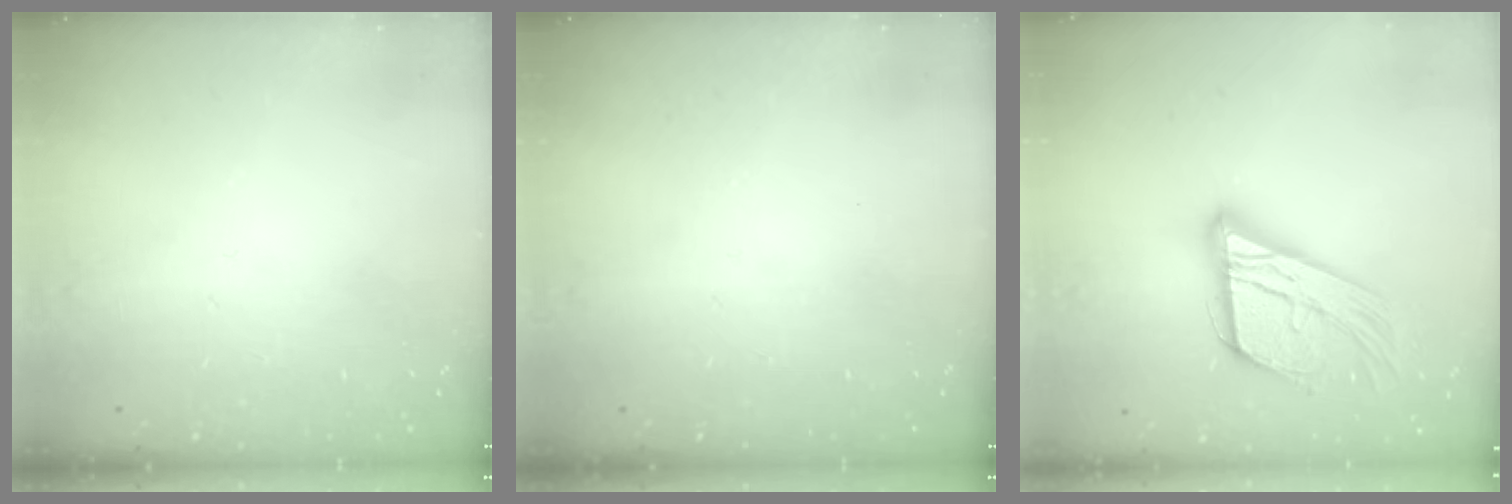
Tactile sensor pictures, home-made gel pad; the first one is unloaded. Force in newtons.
{"total": 0.0}
{"total": 17.5, "press": 17.4, "slide": 1.4}